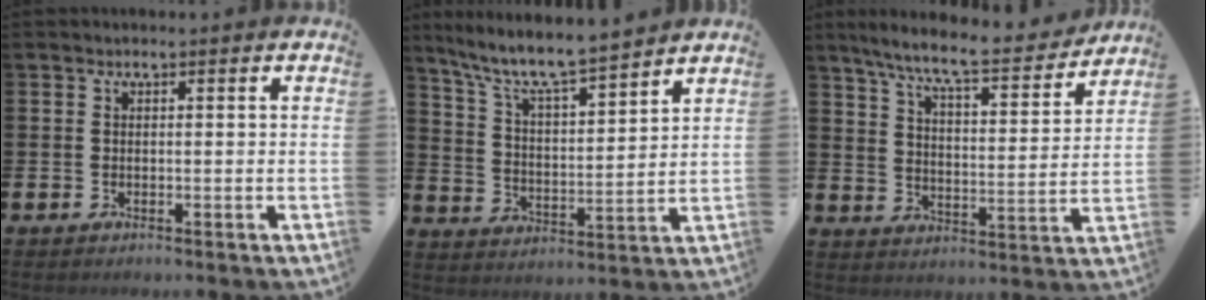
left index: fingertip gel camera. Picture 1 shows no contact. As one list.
[{"total": 8.5, "force": [7.8, 0.6, 3.2], "torque": [-0.096, -0.053, 0.135]}, {"total": 8.7, "force": [7.8, 0.9, 3.7], "torque": [-0.095, -0.050, 0.131]}]